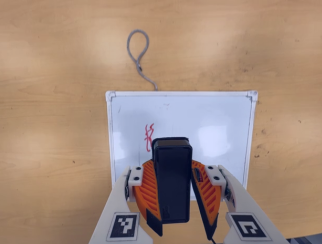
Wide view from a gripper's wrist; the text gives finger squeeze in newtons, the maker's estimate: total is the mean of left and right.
{"total": 9.6, "left": 9.6, "right": 9.5}